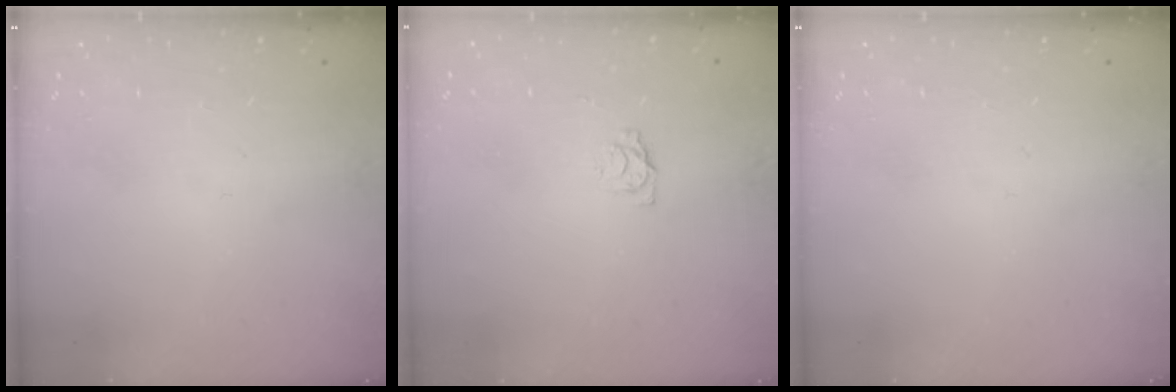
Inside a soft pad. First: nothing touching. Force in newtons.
{"total": 3.2, "press": 3.1, "slide": 0.3}
{"total": 0.0}